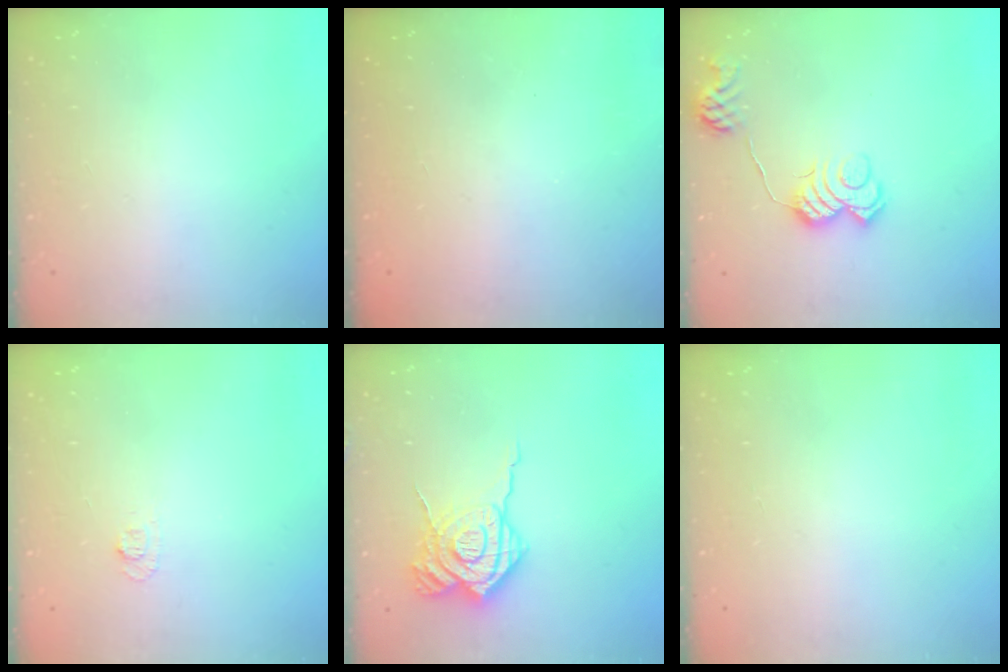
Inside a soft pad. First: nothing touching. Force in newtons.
{"total": 2.5, "press": 2.4, "slide": 0.8}
{"total": 11.1, "press": 11.0, "slide": 0.7}
{"total": 4.1, "press": 4.1, "slide": 0.5}
{"total": 15.9, "press": 15.9, "slide": 1.5}
{"total": 0.0}